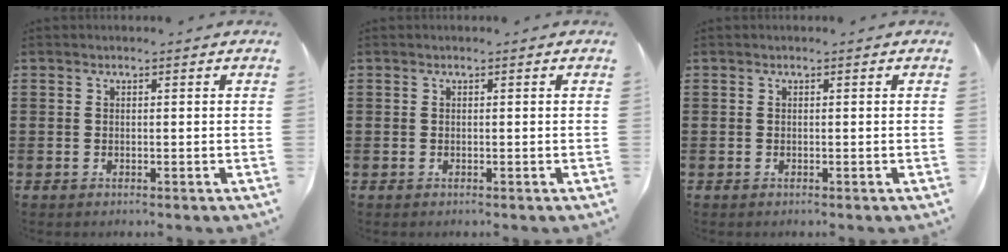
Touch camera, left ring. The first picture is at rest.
{"total": 0.0}
{"total": 0.0}